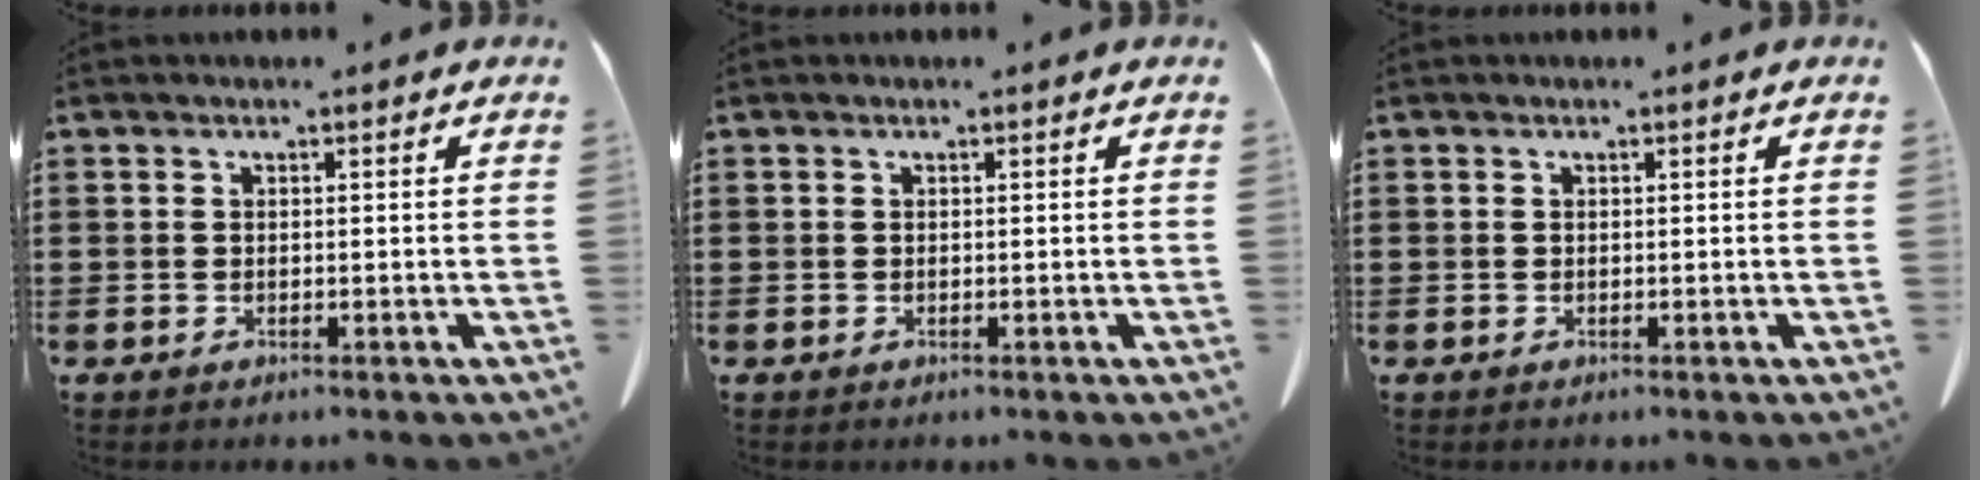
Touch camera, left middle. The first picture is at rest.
{"total": 0.0}
{"total": 0.0}